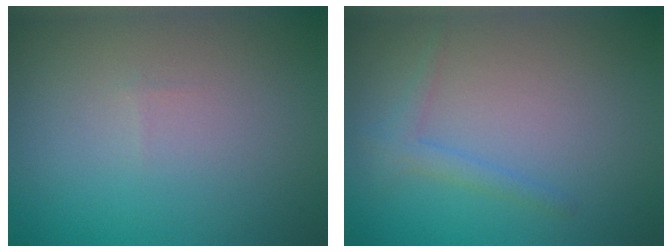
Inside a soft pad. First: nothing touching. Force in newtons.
{"total": 1.4, "press": 1.4, "slide": 0.1}